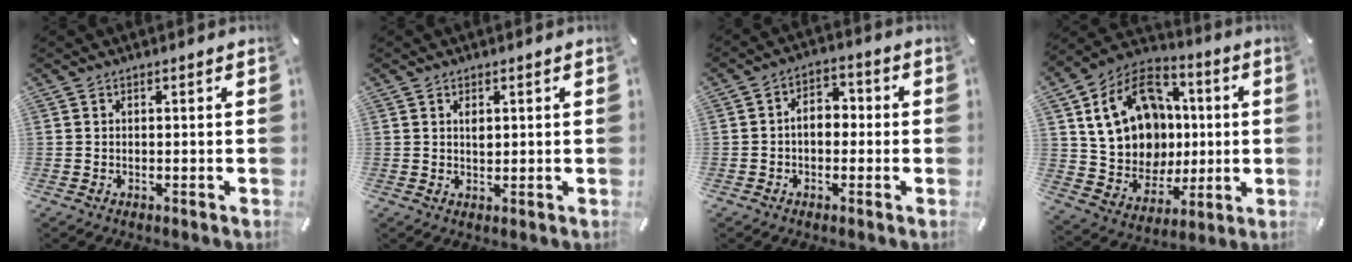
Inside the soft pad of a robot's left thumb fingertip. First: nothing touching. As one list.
[{"total": 1.8, "force": [0.6, 1.0, 1.4], "torque": [-0.023, -0.002, 0.008]}, {"total": 6.0, "force": [-0.8, 4.1, 4.4], "torque": [-0.072, 0.015, -0.017]}, {"total": 20.3, "force": [3.5, 17.0, 10.5], "torque": [-0.196, 0.000, 0.083]}]